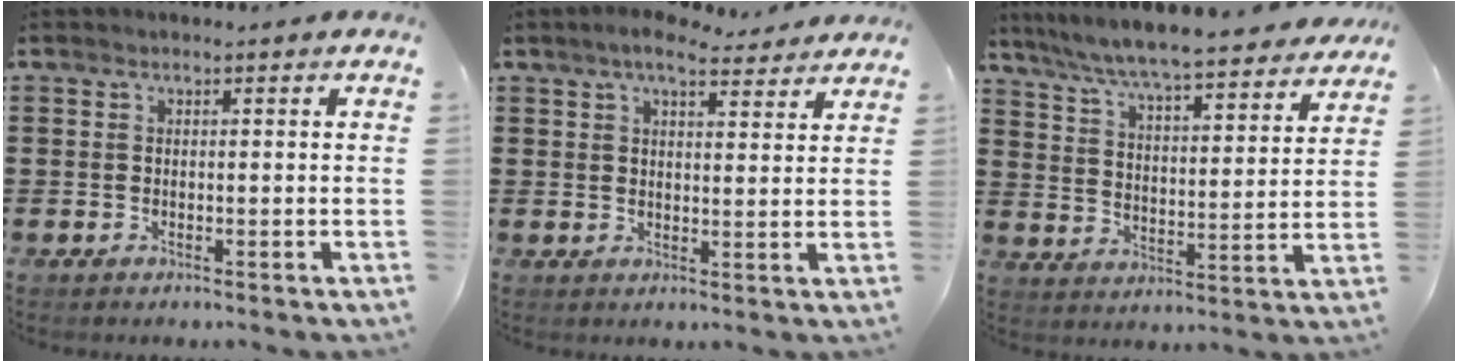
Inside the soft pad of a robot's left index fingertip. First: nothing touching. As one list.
[{"total": 5.7, "force": [4.8, 1.2, 2.8], "torque": [-0.058, -0.010, 0.088]}, {"total": 6.7, "force": [6.4, -0.2, 2.1], "torque": [-0.070, -0.045, 0.109]}]